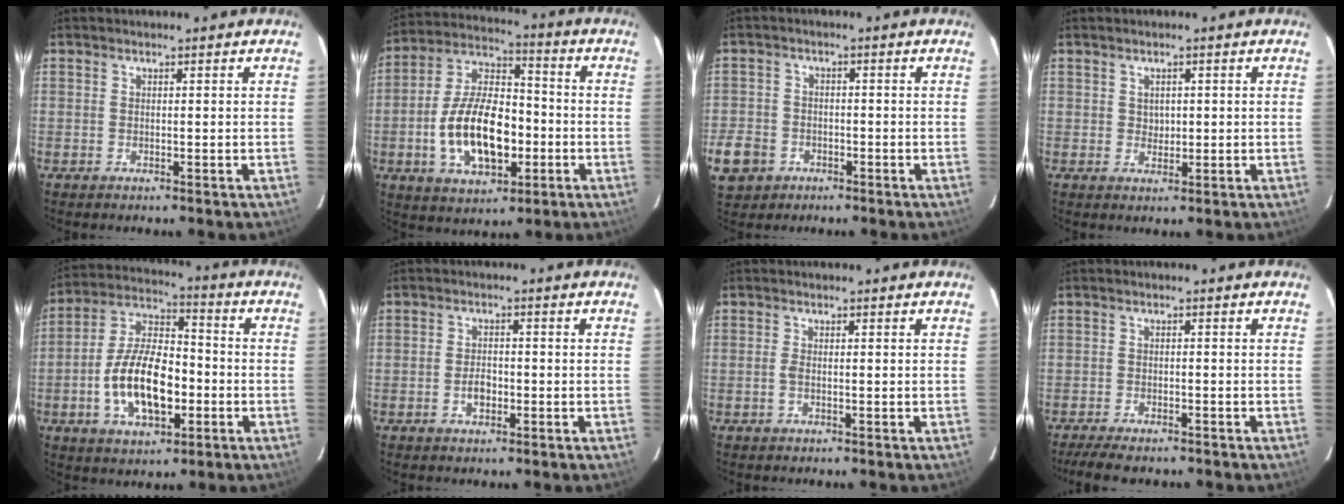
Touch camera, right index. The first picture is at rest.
{"total": 16.9, "force": [-4.0, 9.0, 13.8], "torque": [-0.273, 0.012, -0.061]}
{"total": 8.8, "force": [-4.0, 7.3, 3.1], "torque": [-0.100, 0.015, -0.061]}
{"total": 1.2, "force": [0.4, 1.0, 0.5], "torque": [-0.006, 0.004, 0.009]}
{"total": 15.4, "force": [-3.9, 7.7, 12.8], "torque": [-0.250, 0.012, -0.063]}
{"total": 3.9, "force": [-1.2, 2.3, 3.0], "torque": [-0.058, 0.002, -0.019]}
{"total": 1.3, "force": [-0.3, 0.5, 1.1], "torque": [-0.026, 0.000, -0.008]}
{"total": 7.2, "force": [-6.0, 1.8, 3.5], "torque": [-0.086, -0.020, -0.100]}